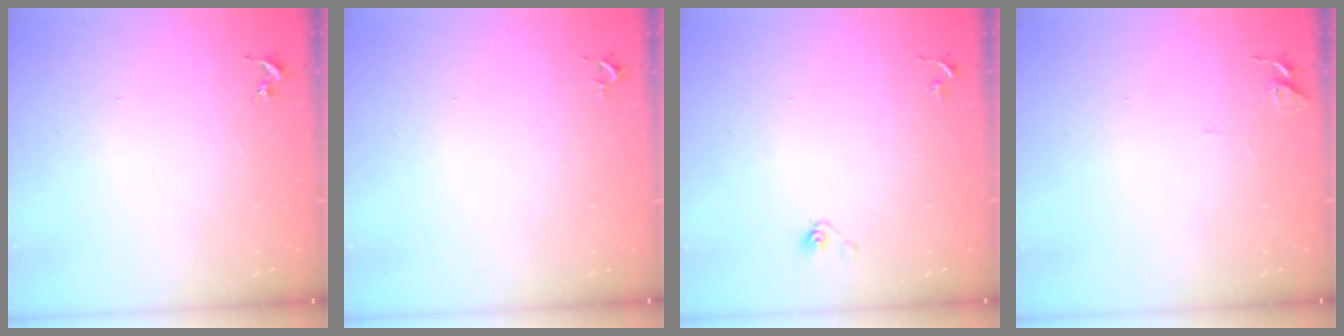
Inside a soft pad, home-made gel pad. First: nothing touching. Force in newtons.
{"total": 2.6, "press": 2.6, "slide": 0.4}
{"total": 4.0, "press": 3.3, "slide": 2.2}
{"total": 5.2, "press": 5.1, "slide": 0.4}